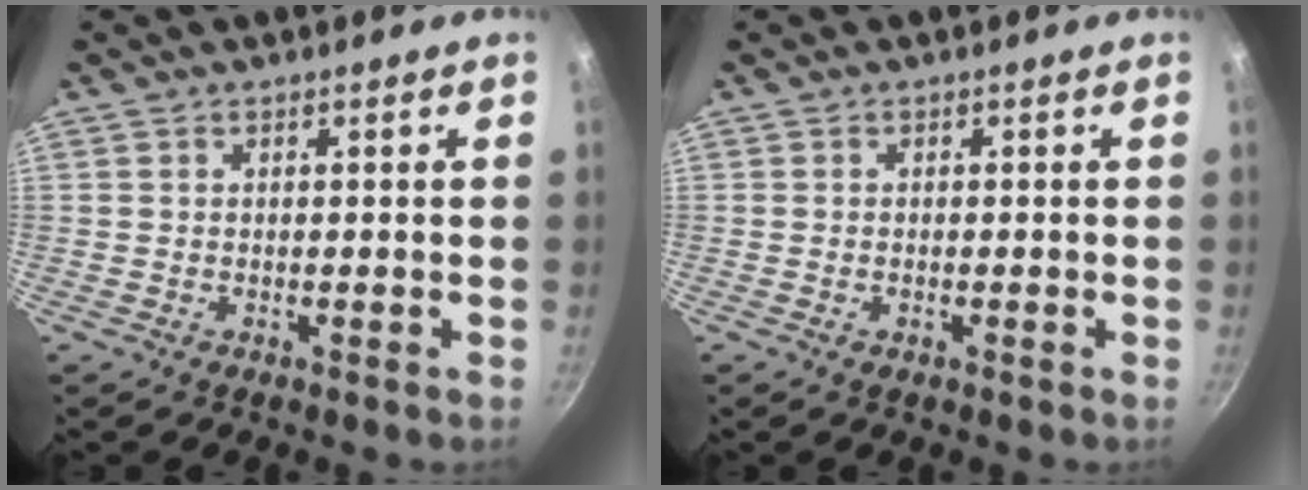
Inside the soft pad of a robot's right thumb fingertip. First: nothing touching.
{"total": 0.7, "force": [-0.3, 0.3, 0.5], "torque": [-0.010, 0.002, -0.005]}